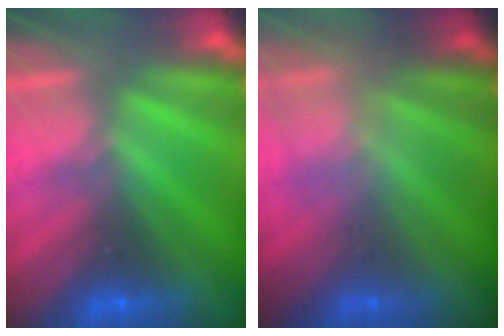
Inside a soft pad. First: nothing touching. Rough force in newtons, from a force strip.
{"total": 2.3}